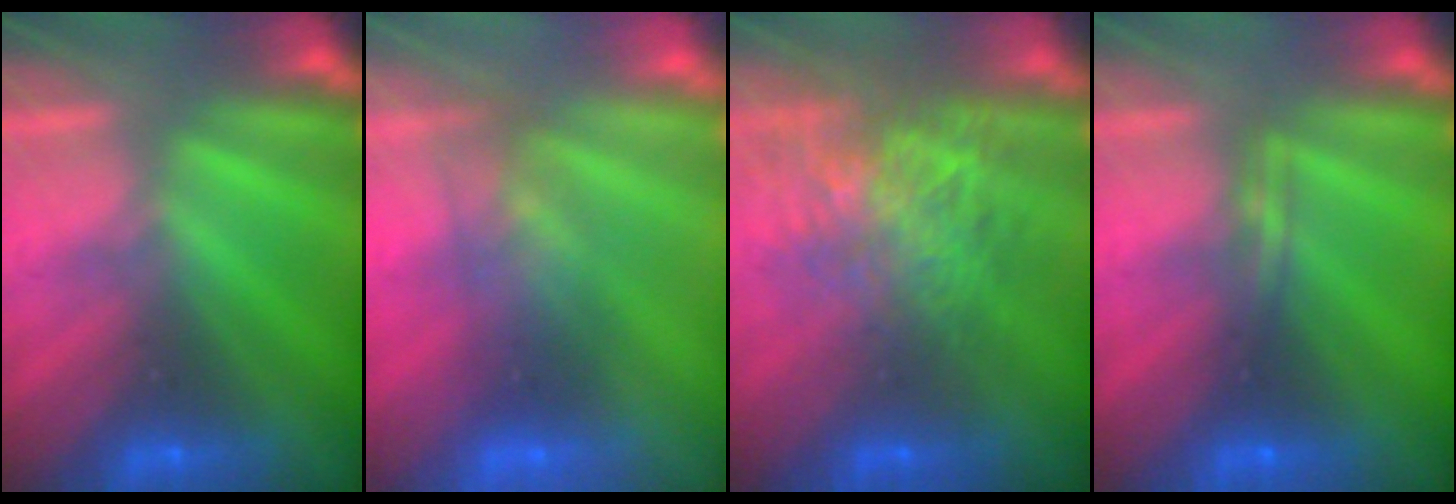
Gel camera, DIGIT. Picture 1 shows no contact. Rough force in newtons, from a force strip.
{"total": 2.7}
{"total": 7.6}
{"total": 2.2}